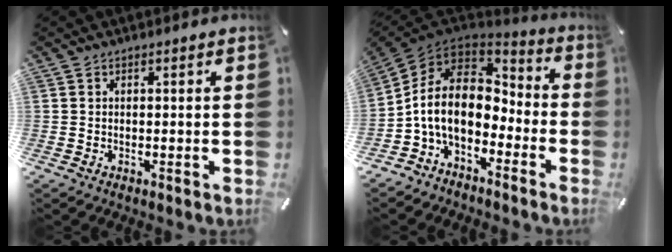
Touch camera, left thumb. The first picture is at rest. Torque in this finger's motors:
{"motor_torque": [-0.06, 2.81, 1.53, 1.24, 0.26]}